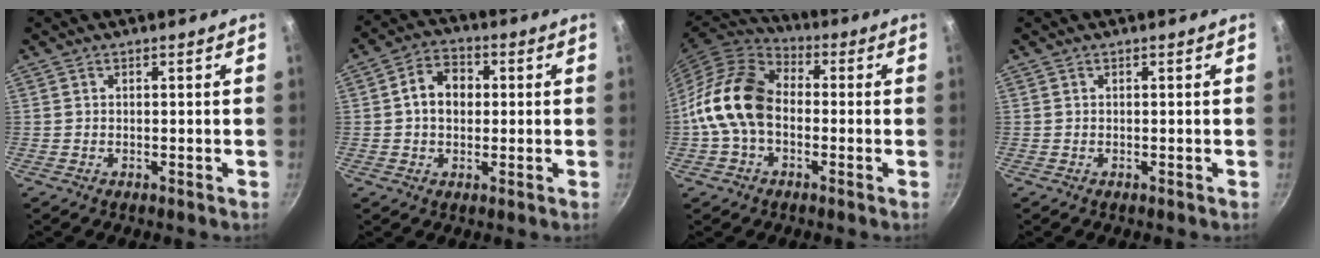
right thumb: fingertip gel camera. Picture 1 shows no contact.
{"total": 7.5, "force": [0.6, 5.8, 4.8], "torque": [-0.057, 0.014, -0.001]}
{"total": 14.2, "force": [-1.5, 10.0, 9.9], "torque": [-0.159, 0.035, -0.047]}
{"total": 0.0}